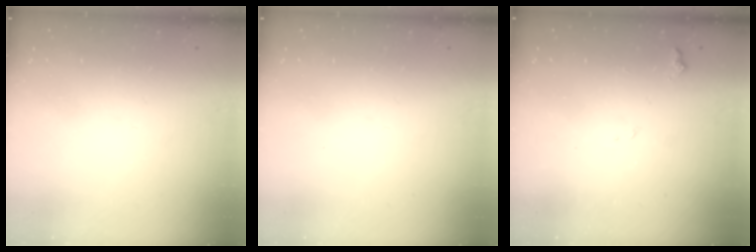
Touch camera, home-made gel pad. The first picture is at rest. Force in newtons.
{"total": 0.0}
{"total": 6.1, "press": 6.0, "slide": 1.0}